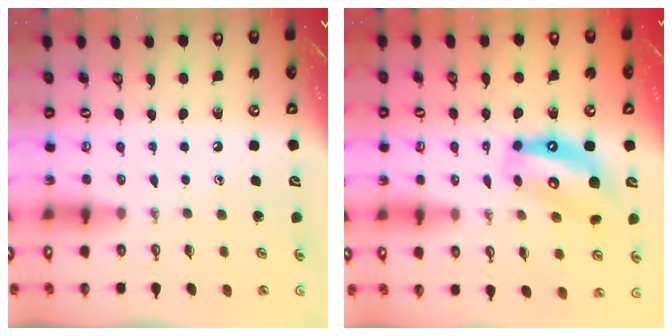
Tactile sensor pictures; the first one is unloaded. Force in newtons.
{"total": 10.8, "press": 10.7, "slide": 1.2}